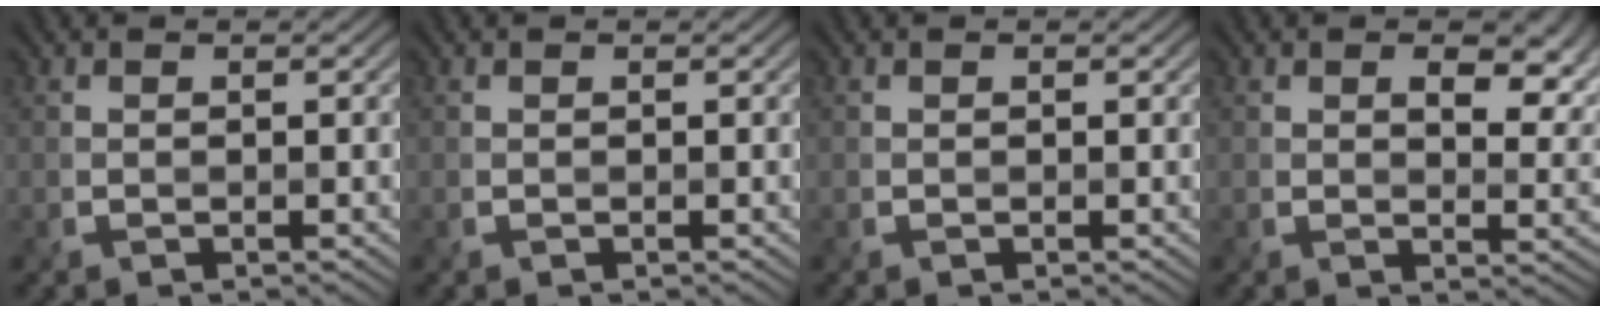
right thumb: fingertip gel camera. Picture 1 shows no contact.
{"total": 0.0}
{"total": 0.0}
{"total": 6.2, "force": [2.5, 3.2, 4.6], "torque": [-0.068, -0.011, 0.040]}